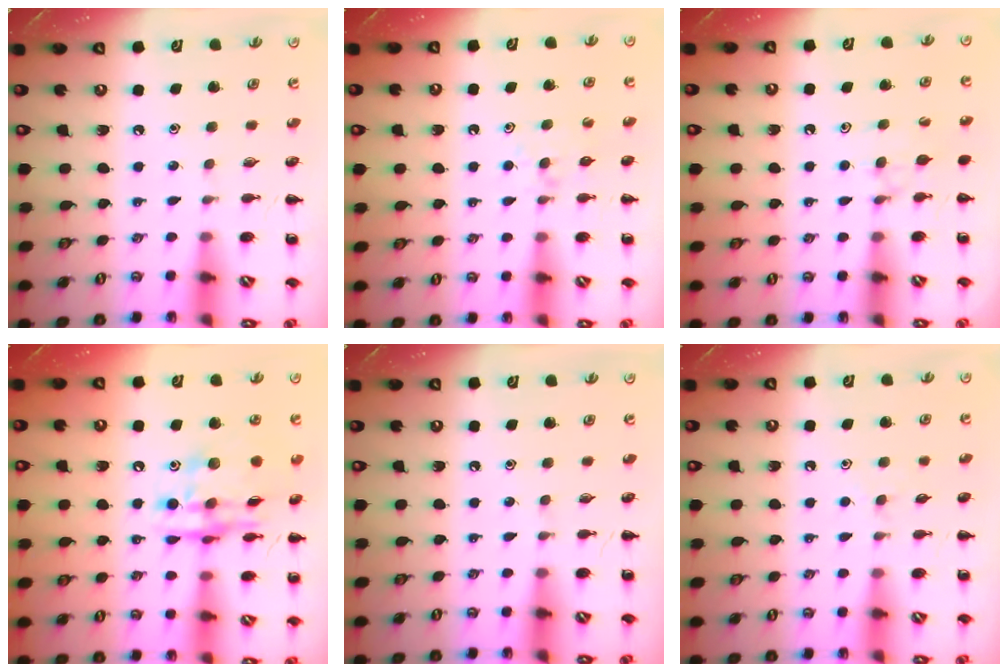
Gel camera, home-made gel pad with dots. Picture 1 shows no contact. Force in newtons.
{"total": 4.5, "press": 4.2, "slide": 1.5}
{"total": 6.2, "press": 5.8, "slide": 2.2}
{"total": 15.4, "press": 15.0, "slide": 3.5}
{"total": 0.0}
{"total": 3.6, "press": 3.3, "slide": 1.3}